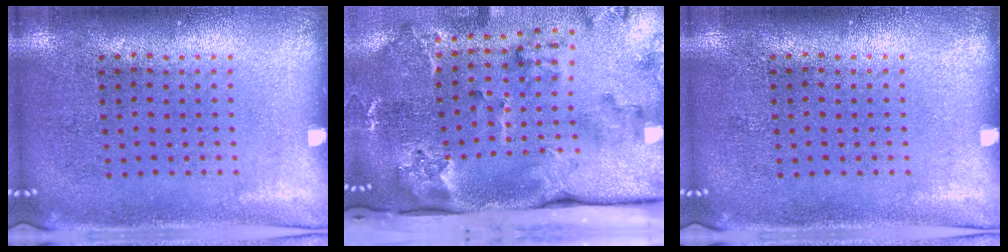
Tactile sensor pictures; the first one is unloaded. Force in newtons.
{"total": 3.9, "press": 2.7, "slide": 2.7}
{"total": 0.0}